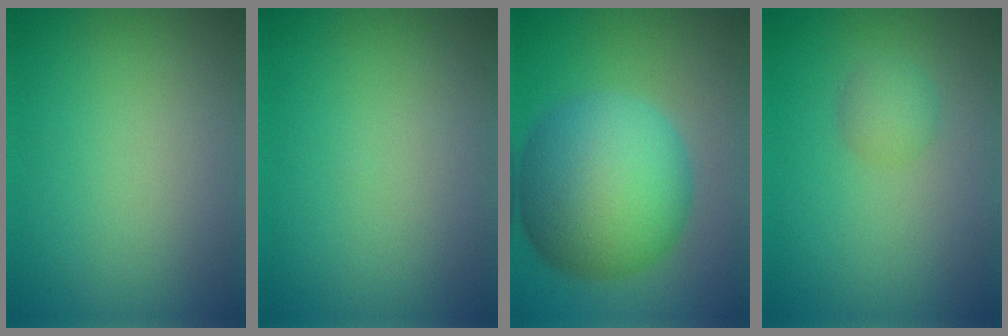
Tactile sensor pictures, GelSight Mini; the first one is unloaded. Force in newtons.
{"total": 0.0}
{"total": 12.2, "press": 12.2, "slide": 0.2}
{"total": 1.6, "press": 1.6, "slide": 0.1}